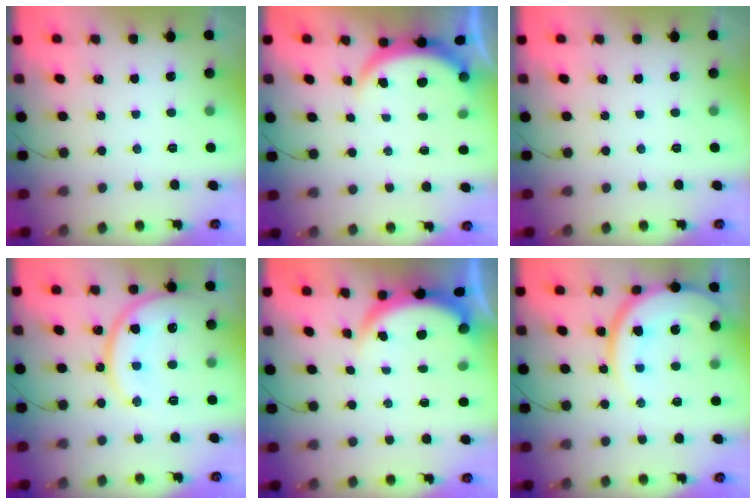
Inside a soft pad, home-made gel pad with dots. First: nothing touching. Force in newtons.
{"total": 3.8, "press": 3.8, "slide": 0.4}
{"total": 0.0}
{"total": 15.1, "press": 15.0, "slide": 1.5}
{"total": 3.9, "press": 3.8, "slide": 1.2}
{"total": 14.9, "press": 14.9, "slide": 1.3}